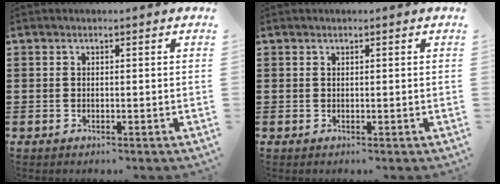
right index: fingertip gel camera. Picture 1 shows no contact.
{"total": 0.0}